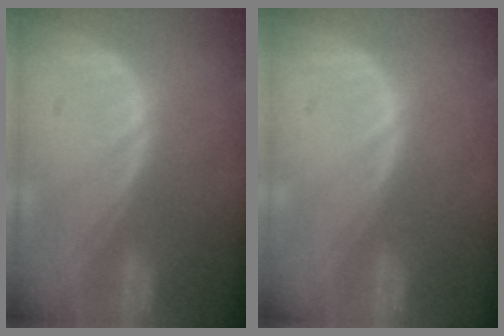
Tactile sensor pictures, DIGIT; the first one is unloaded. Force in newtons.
{"total": 0.0}